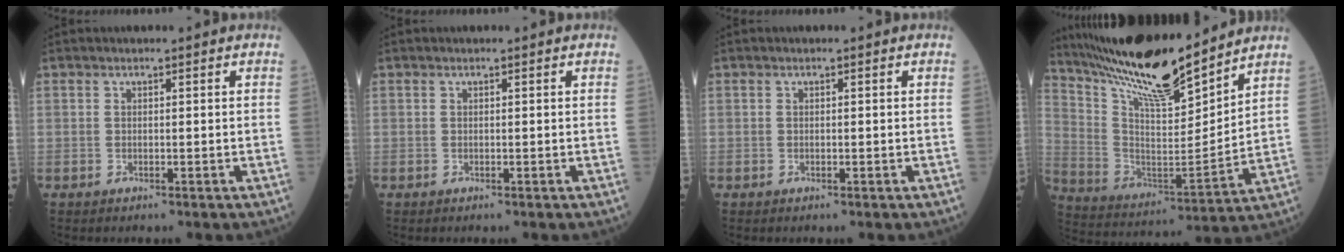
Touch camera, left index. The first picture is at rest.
{"total": 0.0}
{"total": 0.0}
{"total": 18.3, "force": [15.9, 1.9, 8.7], "torque": [-0.164, -0.011, 0.289]}